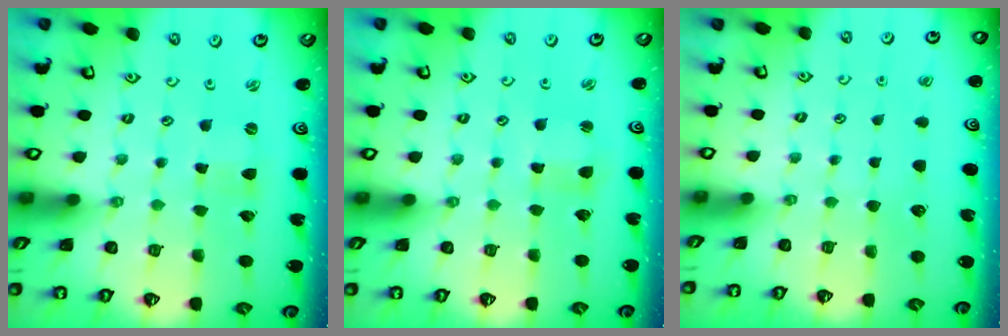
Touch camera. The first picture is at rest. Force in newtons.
{"total": 2.2, "press": 2.2, "slide": 0.3}
{"total": 0.0}